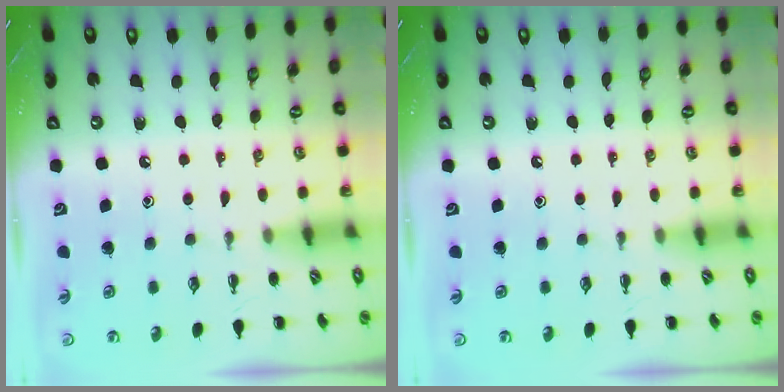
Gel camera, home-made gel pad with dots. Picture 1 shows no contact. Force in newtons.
{"total": 0.0}